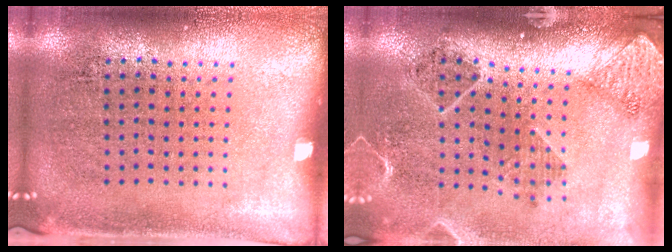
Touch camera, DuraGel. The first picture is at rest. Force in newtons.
{"total": 1.5, "press": 1.5, "slide": 0.2}